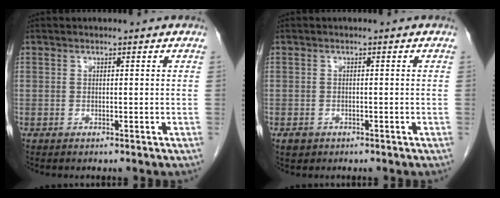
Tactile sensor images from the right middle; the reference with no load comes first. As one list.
[{"total": 1.4, "force": [-0.8, 1.1, 0.4], "torque": [-0.010, 0.002, -0.006]}]